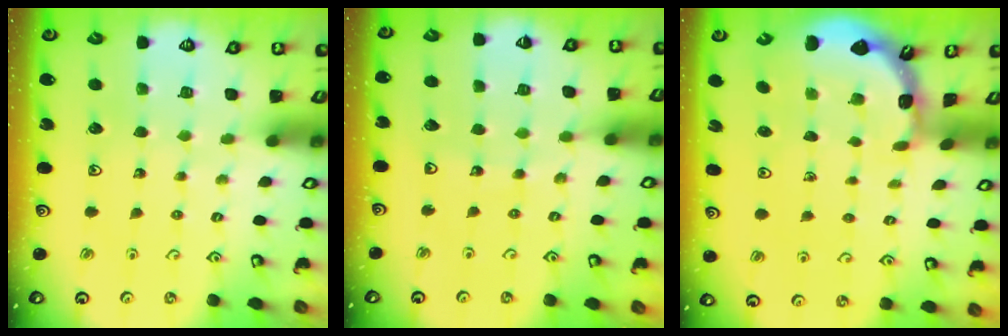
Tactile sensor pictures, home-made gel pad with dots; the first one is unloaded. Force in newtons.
{"total": 5.5, "press": 5.5, "slide": 0.7}
{"total": 1.7, "press": 1.7, "slide": 0.2}